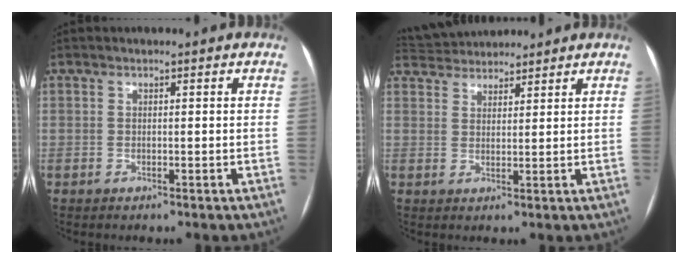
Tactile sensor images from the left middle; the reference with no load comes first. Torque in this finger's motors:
{"motor_torque": [-0.11, -0.52, -0.07, -0.01]}